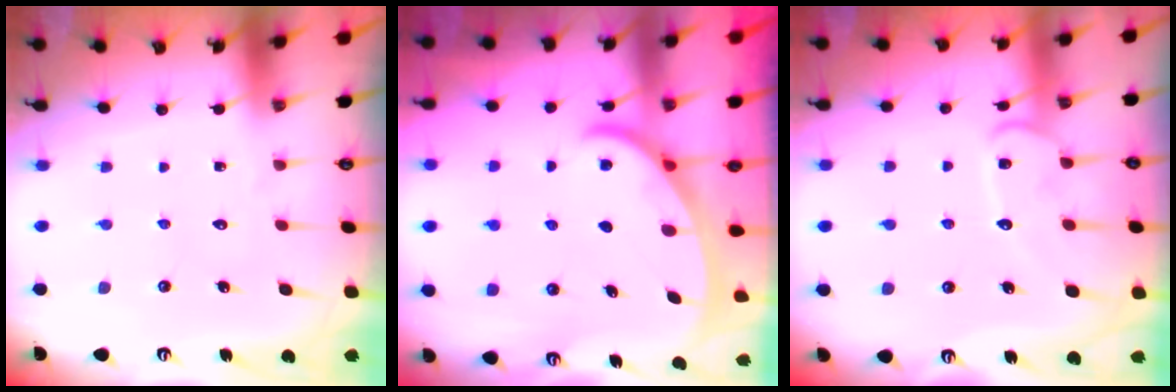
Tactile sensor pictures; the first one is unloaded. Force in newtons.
{"total": 2.8, "press": 2.8, "slide": 0.3}
{"total": 11.4, "press": 11.4, "slide": 1.0}